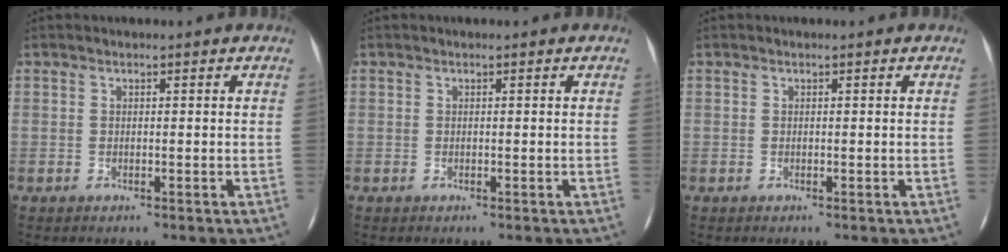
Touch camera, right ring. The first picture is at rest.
{"total": 0.0}
{"total": 0.0}